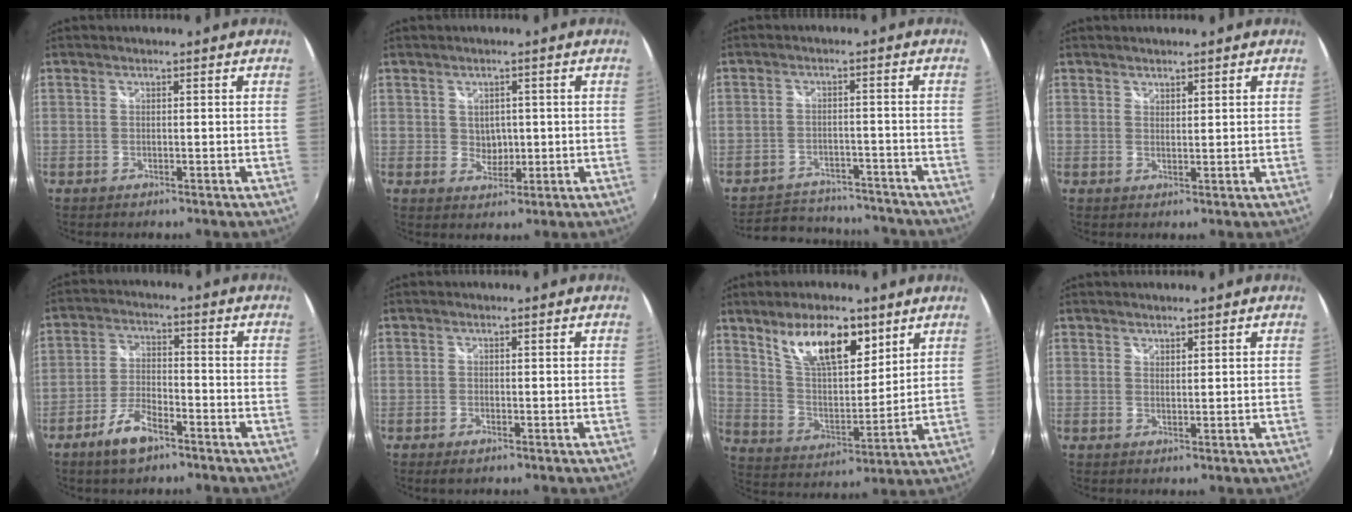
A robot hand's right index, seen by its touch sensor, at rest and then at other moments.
{"total": 2.9, "force": [0.4, 2.7, 1.2], "torque": [-0.015, 0.002, 0.010]}
{"total": 14.9, "force": [-13.0, 5.9, 4.2], "torque": [-0.106, 0.025, -0.169]}
{"total": 1.3, "force": [1.2, 0.4, 0.1], "torque": [0.001, 0.001, 0.021]}
{"total": 7.4, "force": [-5.0, 2.7, 4.7], "torque": [-0.107, -0.001, -0.093]}
{"total": 1.3, "force": [-0.9, 0.5, 0.7], "torque": [-0.016, -0.006, -0.018]}
{"total": 14.5, "force": [8.7, 6.0, 9.9], "torque": [-0.168, 0.006, 0.162]}
{"total": 1.2, "force": [1.2, 0.3, 0.2], "torque": [-0.001, 0.000, 0.020]}